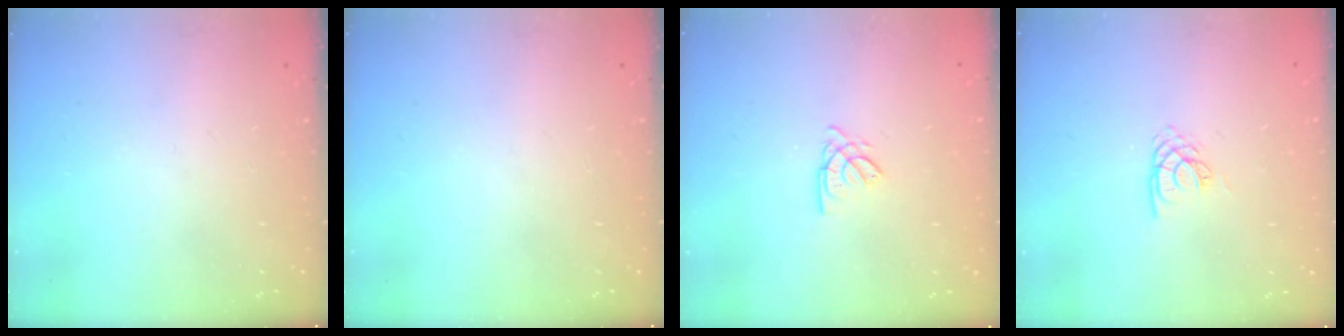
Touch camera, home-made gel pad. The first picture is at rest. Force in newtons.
{"total": 0.0}
{"total": 2.6, "press": 2.6, "slide": 0.1}
{"total": 2.8, "press": 2.8, "slide": 0.1}